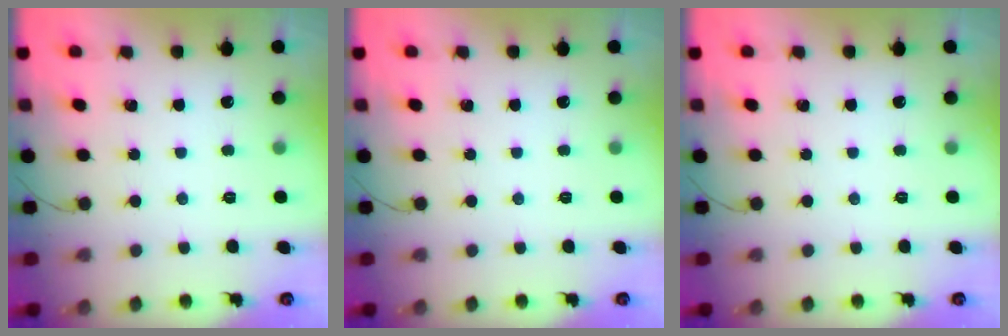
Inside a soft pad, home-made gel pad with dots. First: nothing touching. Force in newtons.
{"total": 0.0}
{"total": 0.0}